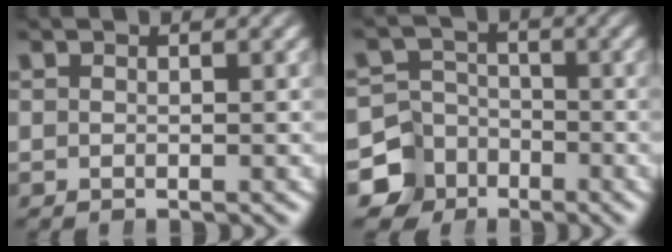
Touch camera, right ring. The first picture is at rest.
{"total": 8.5, "force": [-4.2, 7.0, 2.3], "torque": [-0.032, -0.041, -0.063]}